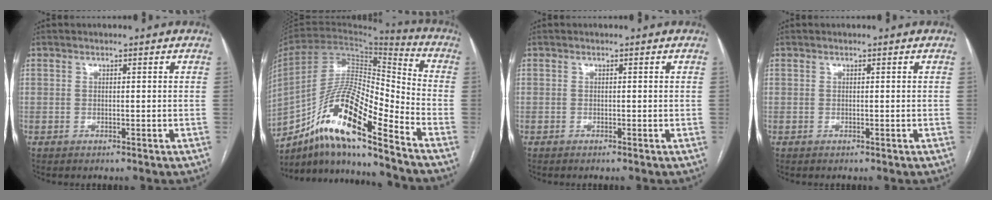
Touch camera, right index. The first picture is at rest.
{"total": 18.0, "force": [-11.7, 2.6, 13.4], "torque": [-0.259, 0.005, -0.209]}
{"total": 0.0}
{"total": 0.0}